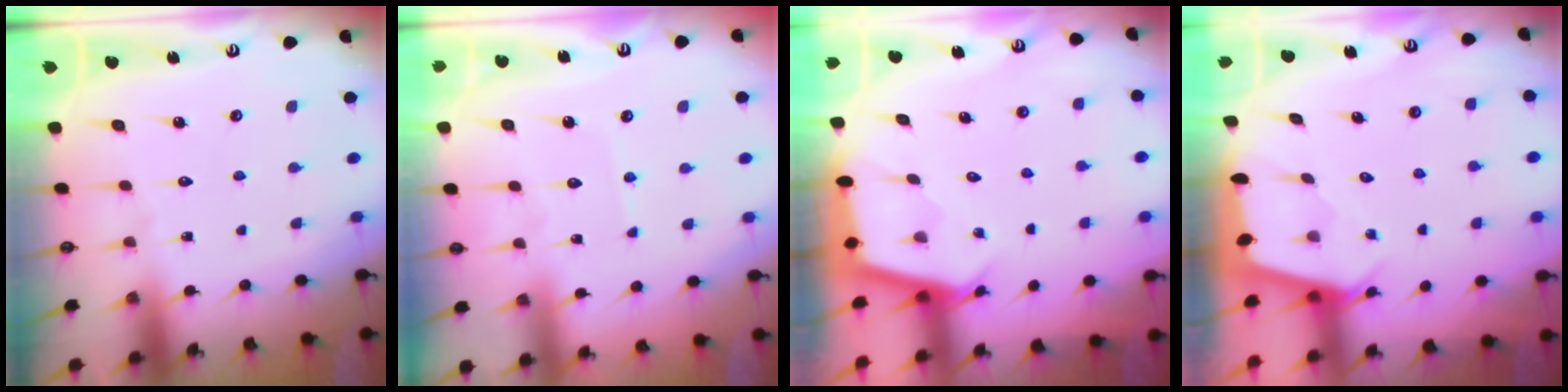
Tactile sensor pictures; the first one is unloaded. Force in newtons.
{"total": 3.3, "press": 3.3, "slide": 0.3}
{"total": 2.5, "press": 2.5, "slide": 0.1}
{"total": 2.6, "press": 2.5, "slide": 0.3}